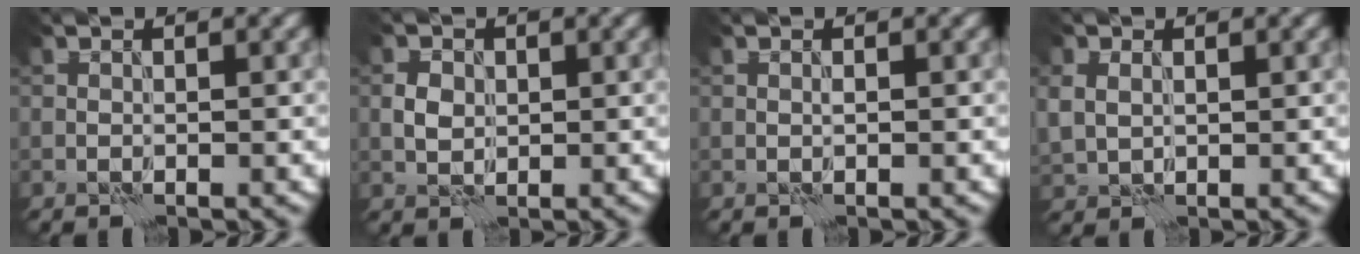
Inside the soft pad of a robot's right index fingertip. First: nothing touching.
{"total": 1.9, "force": [0.2, 1.5, 1.1], "torque": [-0.022, 0.001, 0.001]}
{"total": 0.0}
{"total": 2.4, "force": [0.6, 1.9, 1.4], "torque": [-0.037, 0.002, 0.015]}